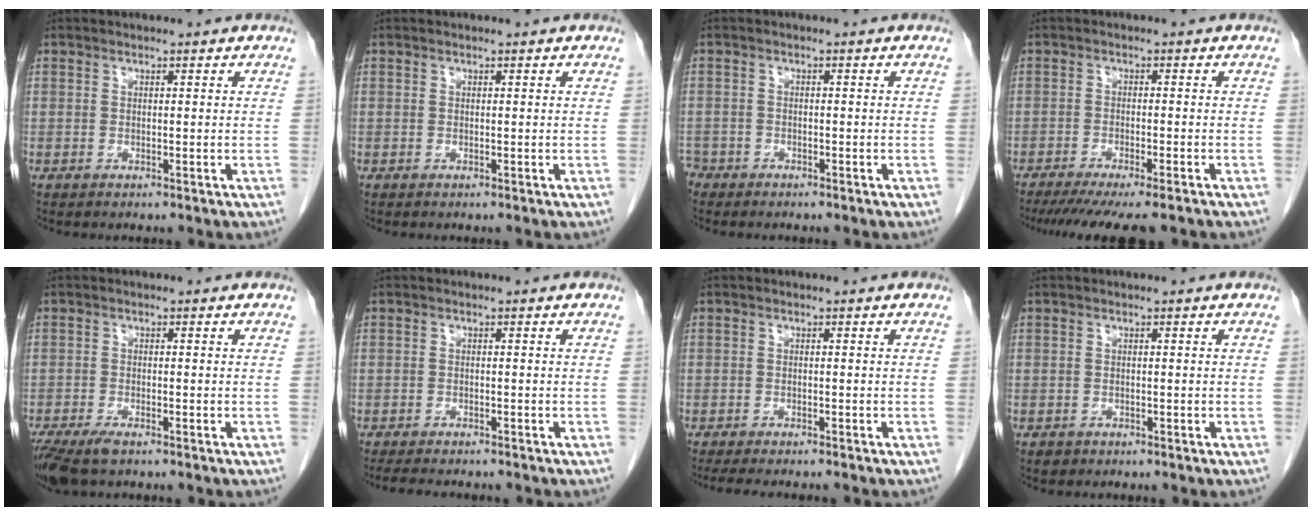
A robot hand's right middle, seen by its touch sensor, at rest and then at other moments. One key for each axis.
{"total": 0.0}
{"total": 3.3, "fx": -2.8, "fy": 1.7, "fz": 0.3, "tx": -0.009, "ty": 0.002, "tz": -0.050}
{"total": 12.2, "fx": -10.3, "fy": 1.1, "fz": 6.4, "tx": -0.088, "ty": -0.027, "tz": -0.146}
{"total": 5.7, "fx": -4.1, "fy": 1.8, "fz": 3.5, "tx": -0.066, "ty": -0.013, "tz": -0.073}
{"total": 6.9, "fx": -6.1, "fy": 1.4, "fz": 3.0, "tx": -0.044, "ty": -0.010, "tz": -0.087}
{"total": 8.2, "fx": -7.2, "fy": 1.1, "fz": 3.8, "tx": -0.047, "ty": -0.014, "tz": -0.099}
{"total": 0.9, "fx": -0.6, "fy": 0.6, "fz": 0.1, "tx": -0.010, "ty": 0.000, "tz": -0.007}